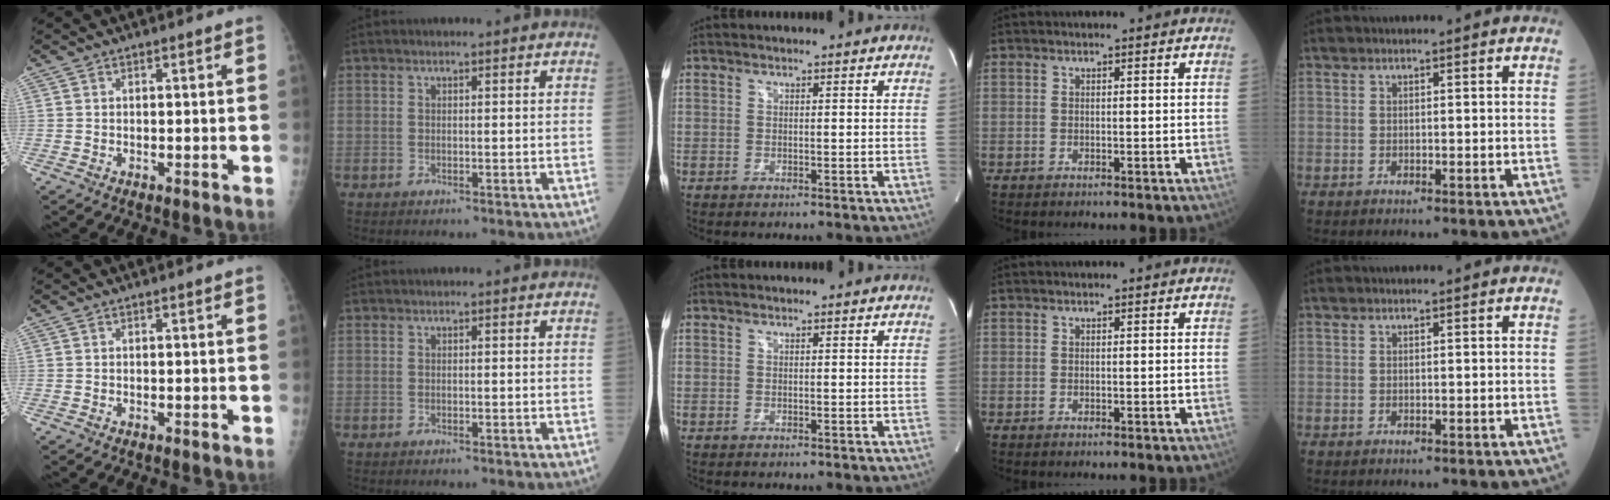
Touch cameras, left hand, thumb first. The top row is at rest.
{}